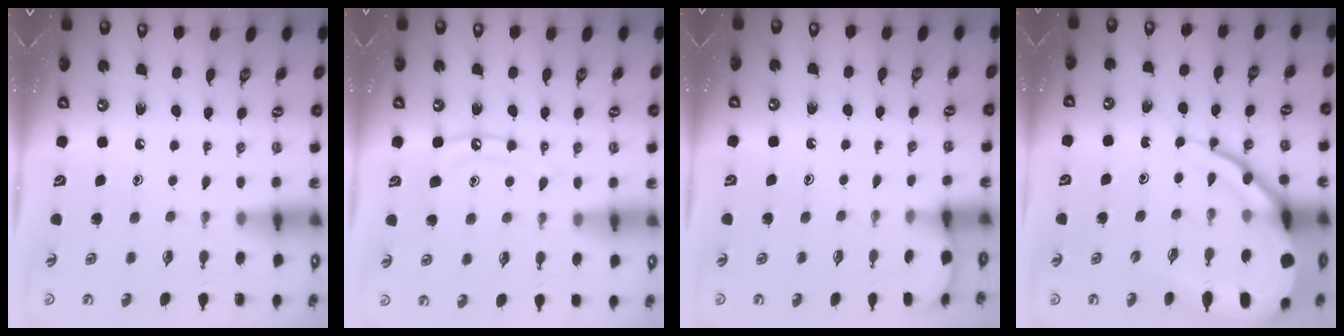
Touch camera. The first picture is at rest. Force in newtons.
{"total": 9.6, "press": 9.6, "slide": 0.8}
{"total": 1.9, "press": 1.9, "slide": 0.2}
{"total": 16.3, "press": 16.2, "slide": 1.5}